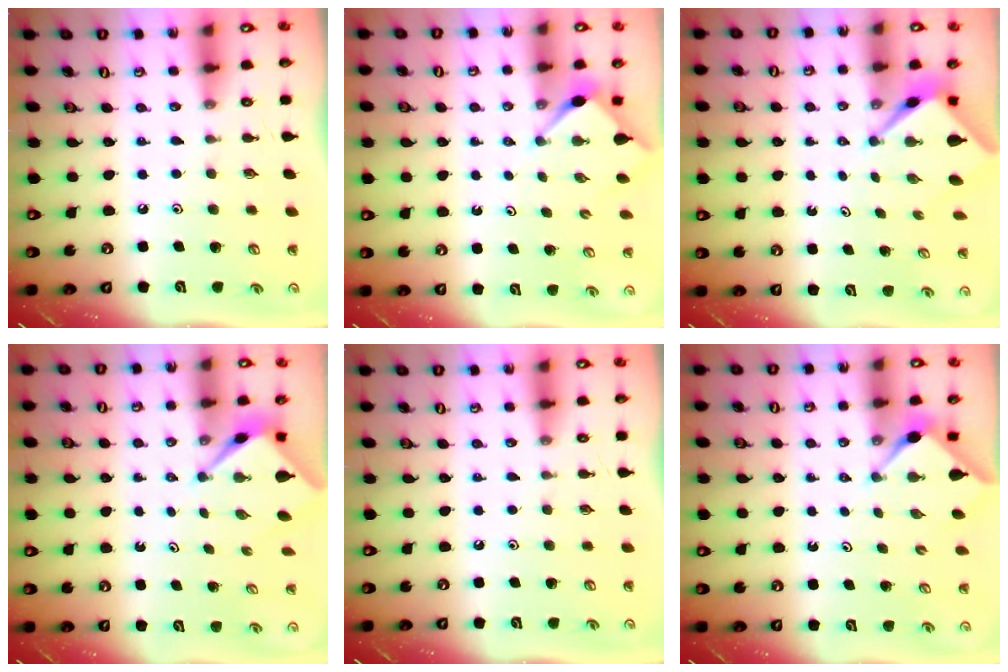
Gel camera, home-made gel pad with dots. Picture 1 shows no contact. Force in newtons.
{"total": 2.7, "press": 2.7, "slide": 0.3}
{"total": 3.0, "press": 3.0, "slide": 0.1}
{"total": 2.6, "press": 2.6, "slide": 0.2}
{"total": 0.0}
{"total": 3.0, "press": 3.0, "slide": 0.4}